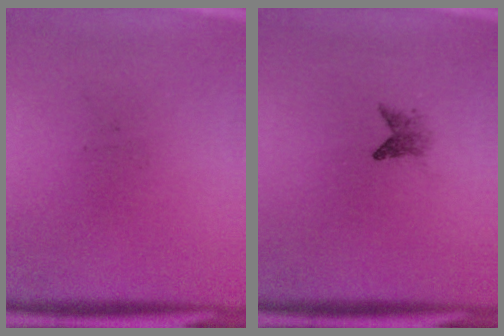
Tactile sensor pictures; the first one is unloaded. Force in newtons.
{"total": 1.6}